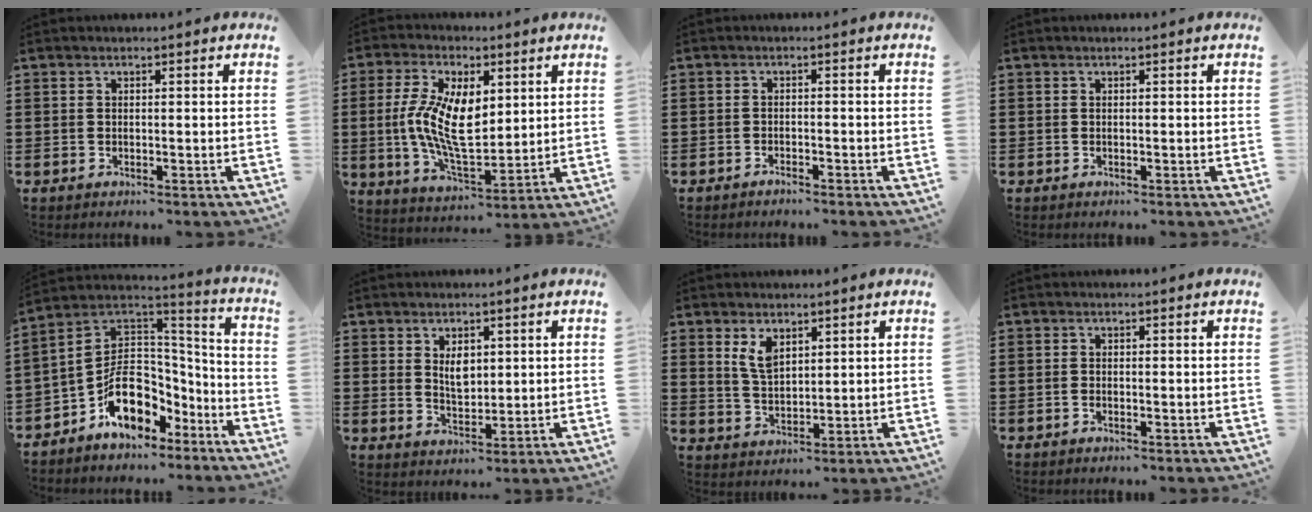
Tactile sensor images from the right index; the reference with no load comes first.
{"total": 11.5, "force": [1.2, 5.7, 9.9], "torque": [-0.205, 0.008, 0.023]}
{"total": 1.0, "force": [-1.0, 0.0, 0.2], "torque": [-0.007, 0.000, -0.020]}
{"total": 0.0}
{"total": 10.1, "force": [-4.6, 7.0, 5.6], "torque": [-0.115, 0.002, -0.084]}
{"total": 4.0, "force": [1.5, 2.3, 3.0], "torque": [-0.048, 0.001, 0.022]}
{"total": 4.3, "force": [2.5, 2.2, 2.8], "torque": [-0.063, 0.005, 0.046]}
{"total": 0.6, "force": [-0.5, 0.2, 0.3], "torque": [-0.008, -0.002, -0.009]}